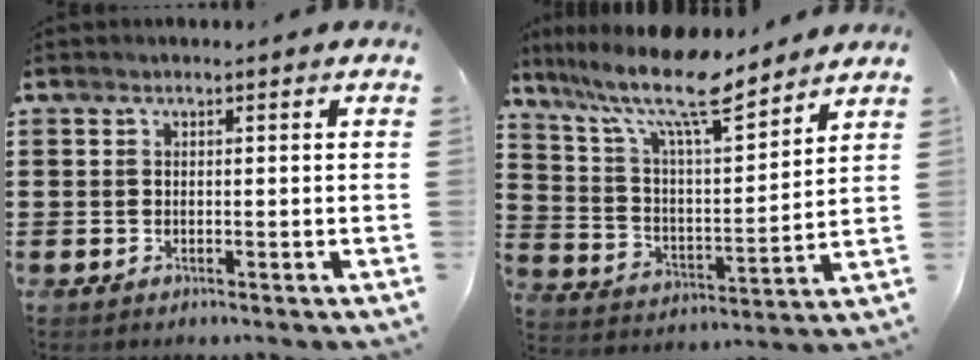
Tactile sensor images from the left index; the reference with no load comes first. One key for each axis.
{"total": 13.0, "fx": 10.5, "fy": 2.4, "fz": 7.4, "tx": -0.172, "ty": -0.058, "tz": 0.178}